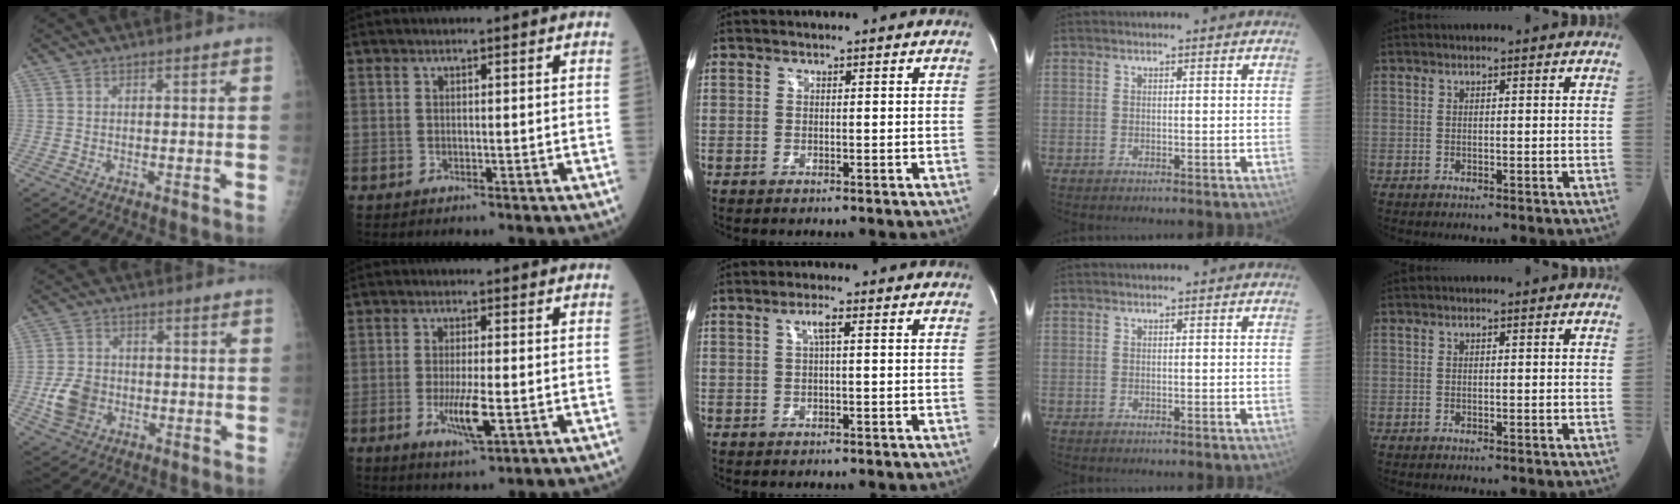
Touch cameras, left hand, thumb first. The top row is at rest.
{"thumb": {"total": 7.4, "force": [-2.0, 5.9, 4.1], "torque": [-0.066, 0.009, -0.034]}, "index": {"total": 5.2, "force": [-1.4, 0.8, 5.0], "torque": [-0.102, -0.011, -0.022]}, "middle": {"total": 2.1, "force": [0.6, 0.2, 2.0], "torque": [-0.041, 0.003, 0.010]}}